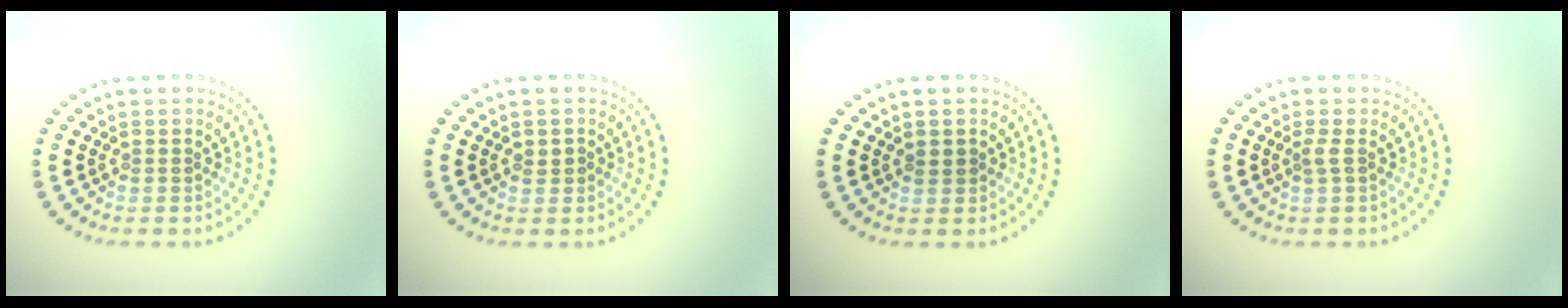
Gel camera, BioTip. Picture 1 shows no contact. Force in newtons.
{"total": 1.0, "press": 1.0, "slide": 0.3}
{"total": 0.9, "press": 0.9, "slide": 0.1}
{"total": 0.9, "press": 0.6, "slide": 0.7}